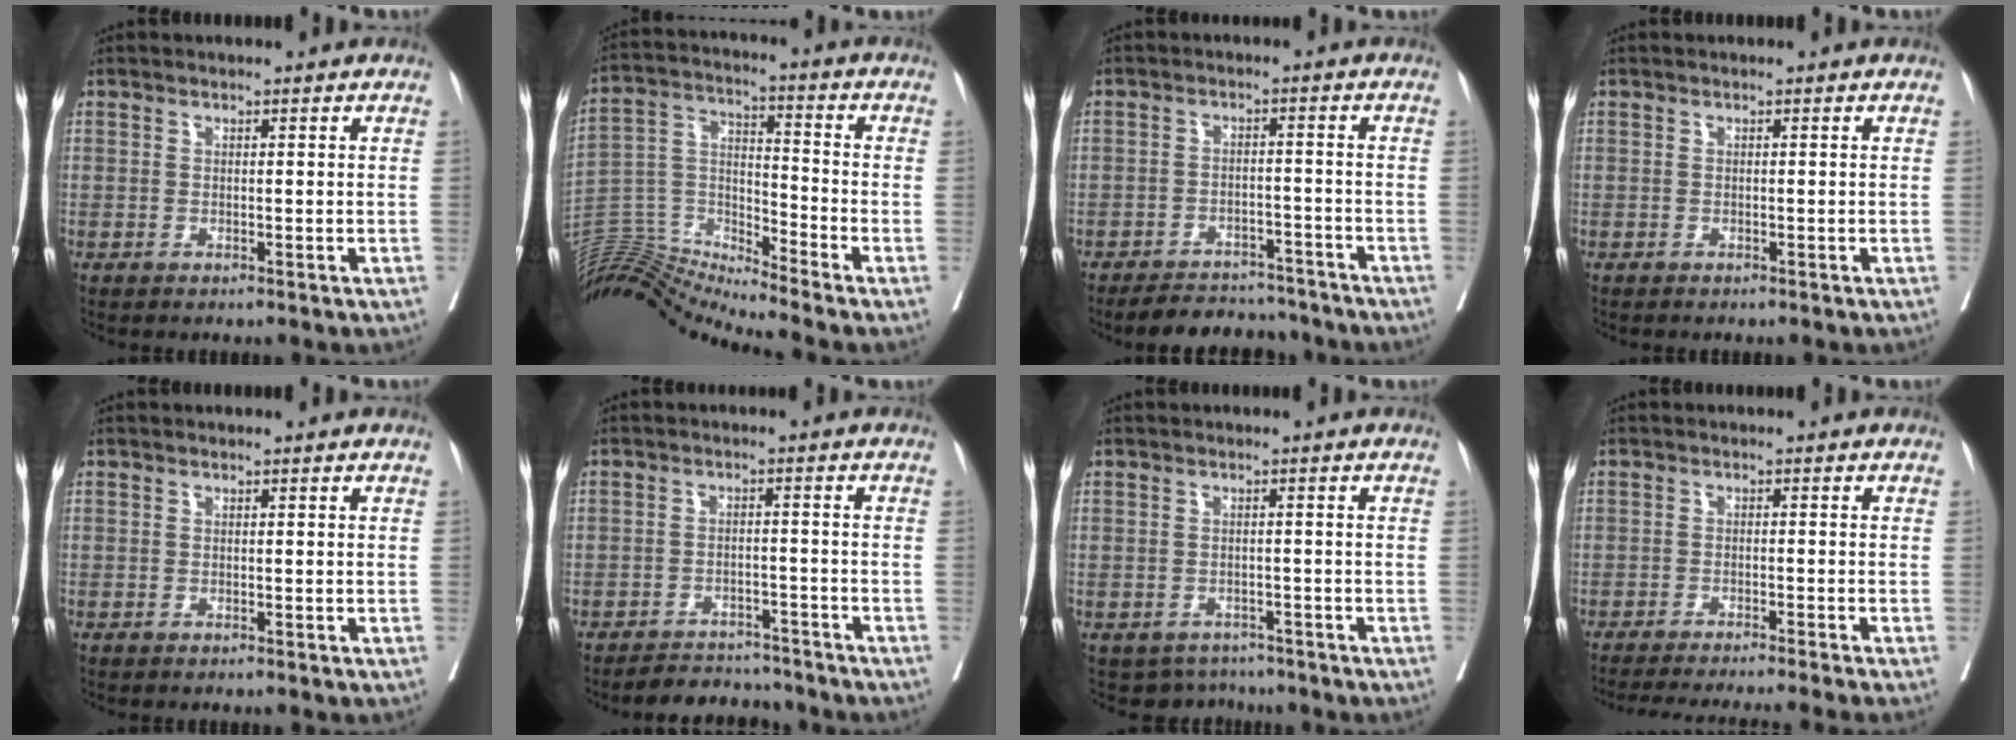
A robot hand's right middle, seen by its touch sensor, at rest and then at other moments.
{"total": 12.0, "force": [-11.8, -2.2, 0.2], "torque": [-0.003, 0.054, -0.227]}
{"total": 9.2, "force": [-8.5, 3.2, 1.5], "torque": [-0.008, 0.008, -0.113]}
{"total": 0.0}
{"total": 0.0}
{"total": 6.1, "force": [-5.8, 1.9, 0.0], "torque": [0.010, 0.007, -0.086]}
{"total": 3.9, "force": [-3.3, 2.1, -0.3], "torque": [0.008, 0.006, -0.045]}
{"total": 12.5, "force": [-11.3, -1.4, 5.3], "torque": [-0.052, -0.029, -0.160]}